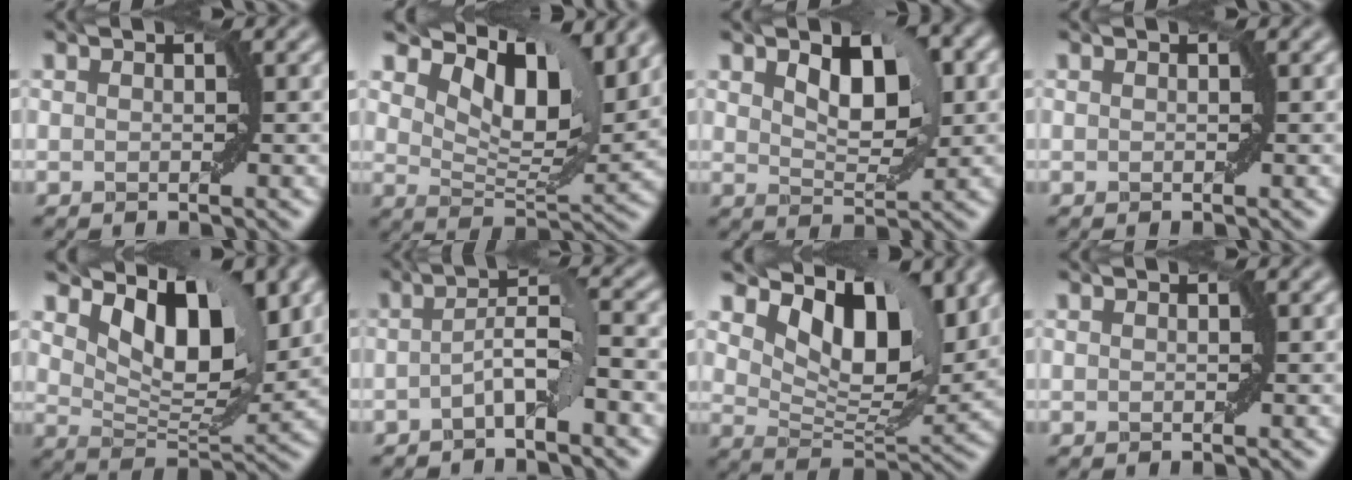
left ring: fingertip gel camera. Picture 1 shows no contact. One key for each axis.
{"total": 9.2, "fx": 5.4, "fy": 4.1, "fz": 6.2, "tx": -0.102, "ty": 0.001, "tz": 0.096}
{"total": 5.5, "fx": 1.6, "fy": 2.7, "fz": 4.5, "tx": -0.076, "ty": 0.002, "tz": 0.030}
{"total": 0.0}
{"total": 8.4, "fx": 3.7, "fy": 4.2, "fz": 6.3, "tx": -0.103, "ty": -0.009, "tz": 0.064}
{"total": 3.6, "fx": -1.3, "fy": 0.4, "fz": 3.3, "tx": -0.056, "ty": 0.016, "tz": -0.032}
{"total": 9.8, "fx": 5.0, "fy": 4.9, "fz": 6.8, "tx": -0.109, "ty": -0.004, "tz": 0.087}
{"total": 0.0}